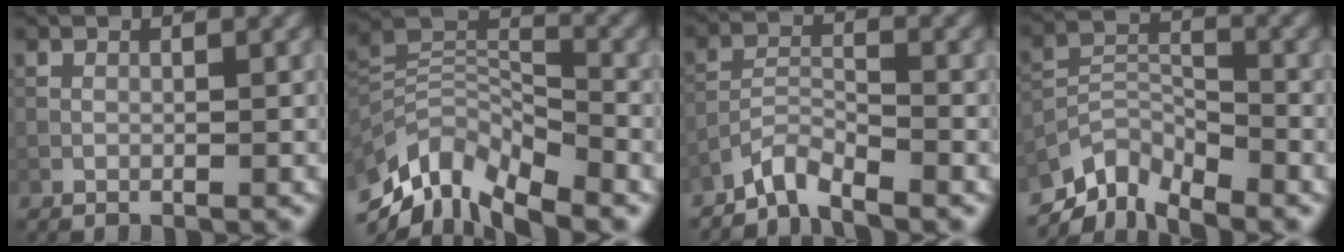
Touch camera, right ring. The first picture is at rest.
{"total": 10.0, "force": [-7.0, 4.3, 5.7], "torque": [-0.107, -0.003, -0.140]}
{"total": 2.8, "force": [-2.6, 0.4, 0.9], "torque": [-0.019, 0.003, -0.062]}
{"total": 5.6, "force": [-4.6, 2.2, 2.3], "torque": [-0.036, -0.006, -0.095]}